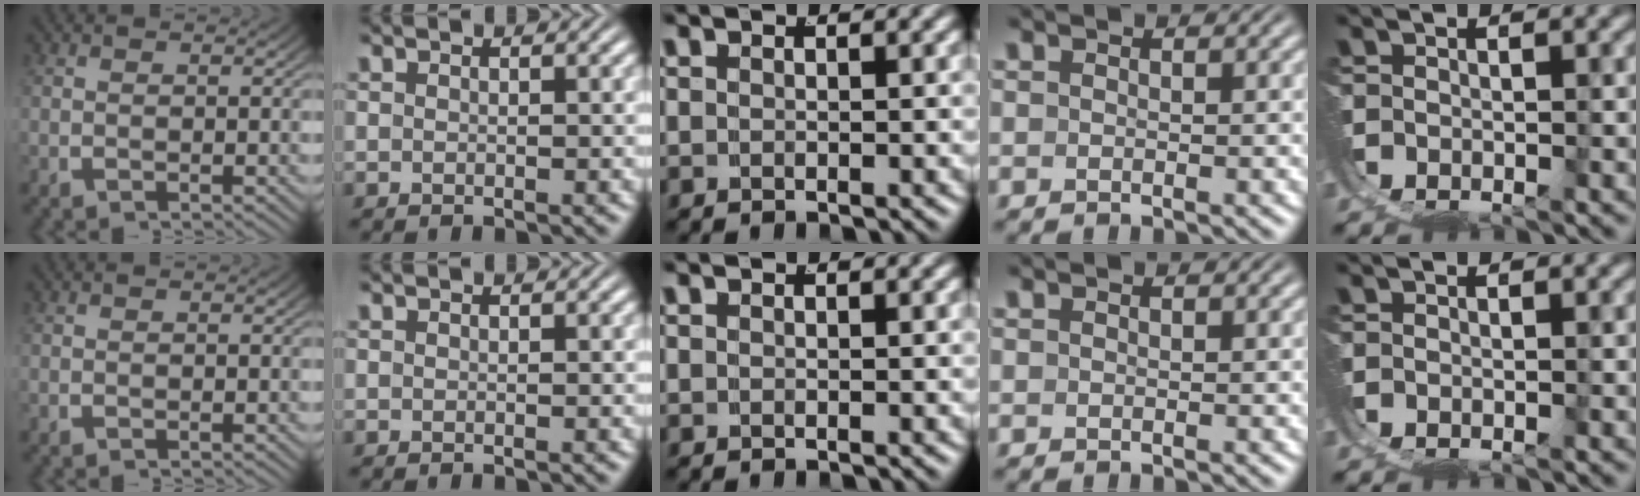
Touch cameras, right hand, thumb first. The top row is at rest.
{}